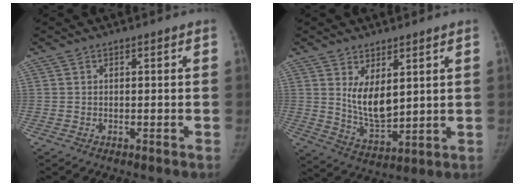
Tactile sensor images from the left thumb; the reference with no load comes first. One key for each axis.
{"total": 8.5, "fx": 2.8, "fy": 4.3, "fz": 6.7, "tx": -0.094, "ty": -0.035, "tz": 0.069}